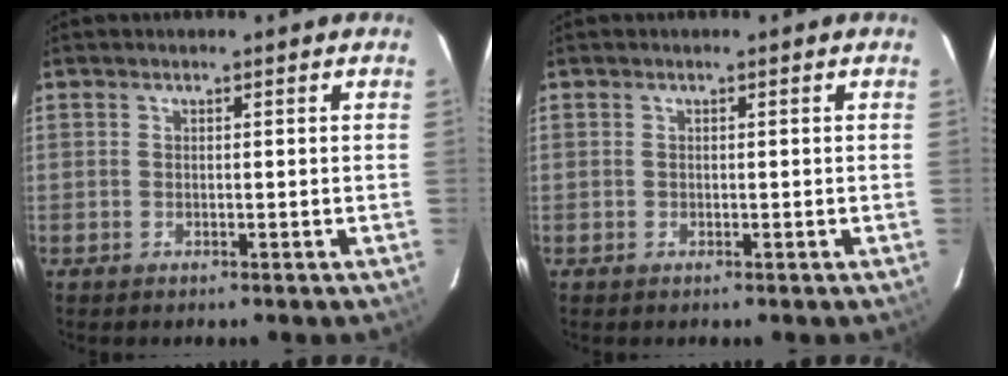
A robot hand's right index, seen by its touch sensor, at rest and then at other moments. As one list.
[{"total": 0.0}]